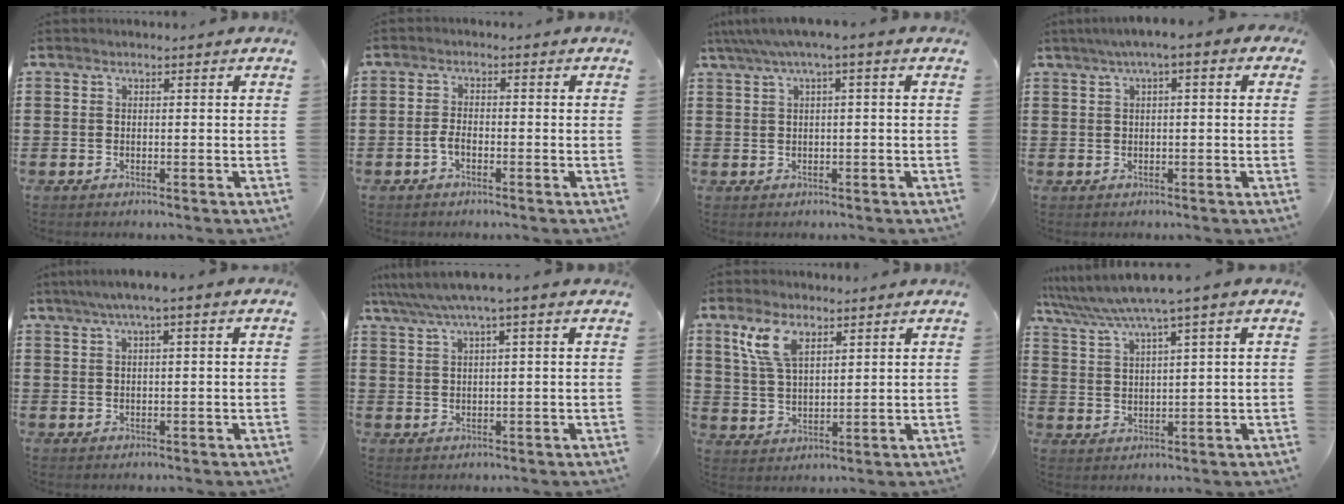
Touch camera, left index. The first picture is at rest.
{"total": 2.2, "force": [-1.0, 0.9, 1.8], "torque": [-0.049, -0.003, -0.023]}
{"total": 2.6, "force": [0.2, 0.3, 2.6], "torque": [-0.046, 0.000, 0.002]}
{"total": 2.6, "force": [0.4, 0.3, 2.5], "torque": [-0.046, 0.002, 0.004]}
{"total": 2.3, "force": [0.6, 0.1, 2.2], "torque": [-0.039, 0.000, 0.010]}
{"total": 3.4, "force": [1.9, -0.2, 2.8], "torque": [-0.058, -0.002, 0.031]}
{"total": 7.1, "force": [4.1, 3.2, 4.9], "torque": [-0.110, 0.009, 0.074]}
{"total": 4.9, "force": [3.6, -0.4, 3.3], "torque": [-0.073, -0.016, 0.058]}